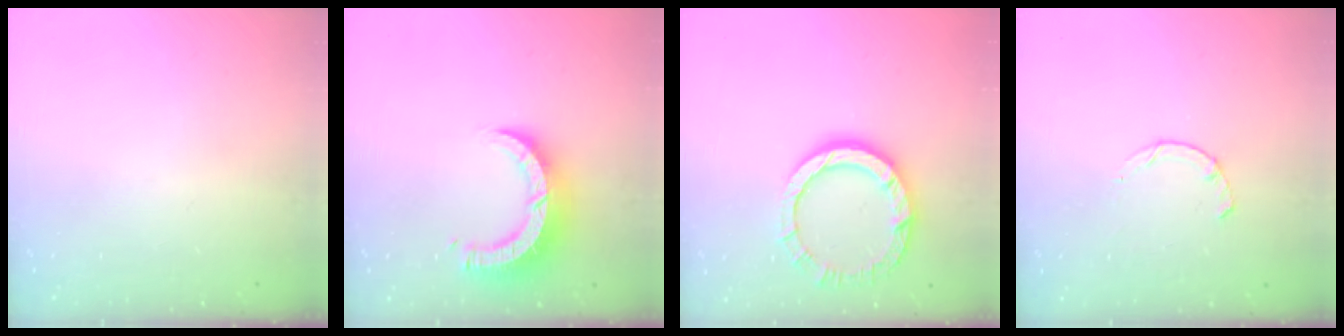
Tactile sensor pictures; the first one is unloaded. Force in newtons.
{"total": 9.7, "press": 9.6, "slide": 1.0}
{"total": 11.6, "press": 11.6, "slide": 0.8}
{"total": 1.9, "press": 1.9, "slide": 0.3}